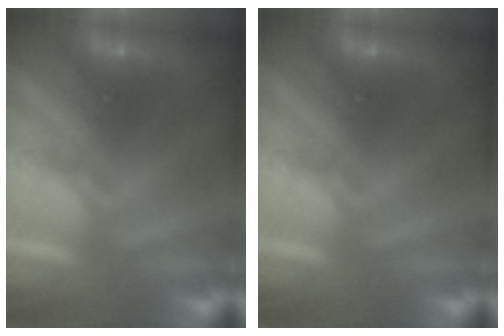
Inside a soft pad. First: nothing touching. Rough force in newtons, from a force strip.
{"total": 0.0}